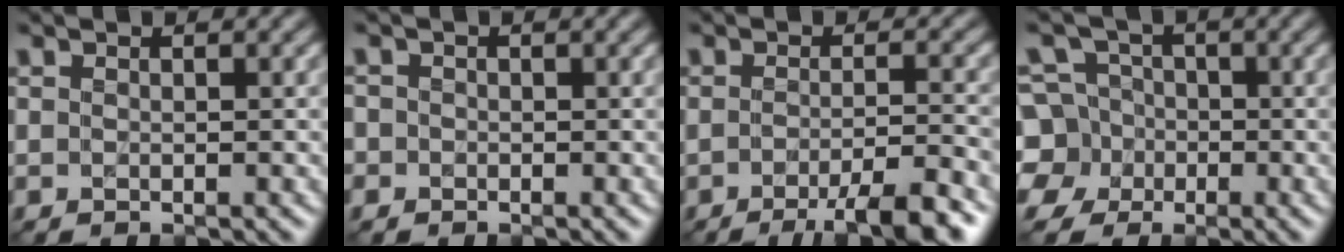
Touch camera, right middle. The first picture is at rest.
{"total": 1.5, "force": [-0.2, 1.5, 0.2], "torque": [0.011, 0.002, -0.015]}
{"total": 5.8, "force": [-3.4, 1.1, 4.5], "torque": [-0.060, -0.003, -0.052]}
{"total": 7.6, "force": [-2.0, 7.0, 2.0], "torque": [-0.048, 0.016, -0.071]}